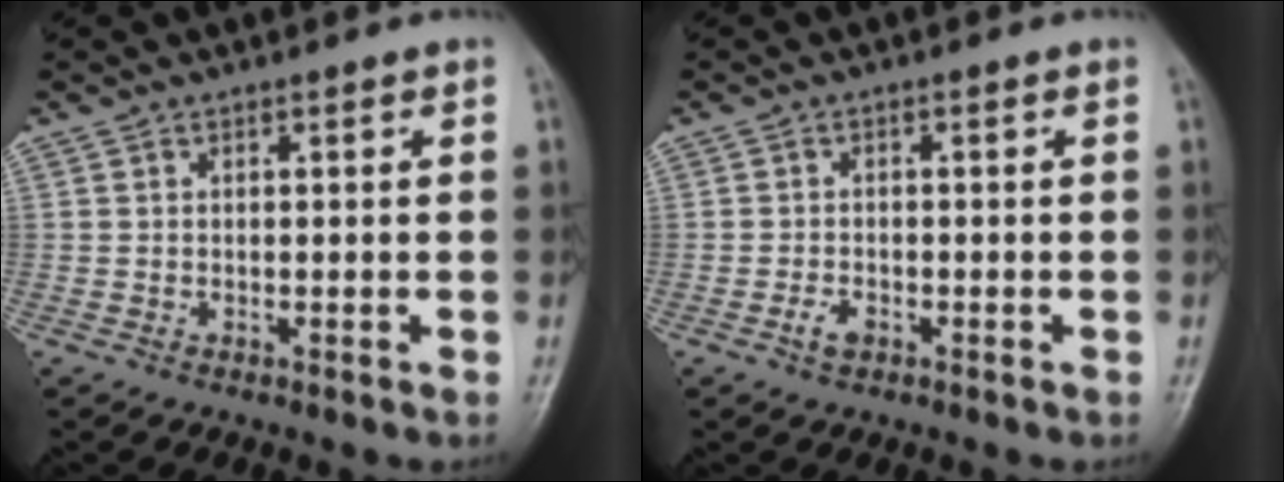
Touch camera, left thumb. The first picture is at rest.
{"total": 2.1, "force": [-1.1, 1.2, 1.3], "torque": [-0.025, 0.006, -0.020]}